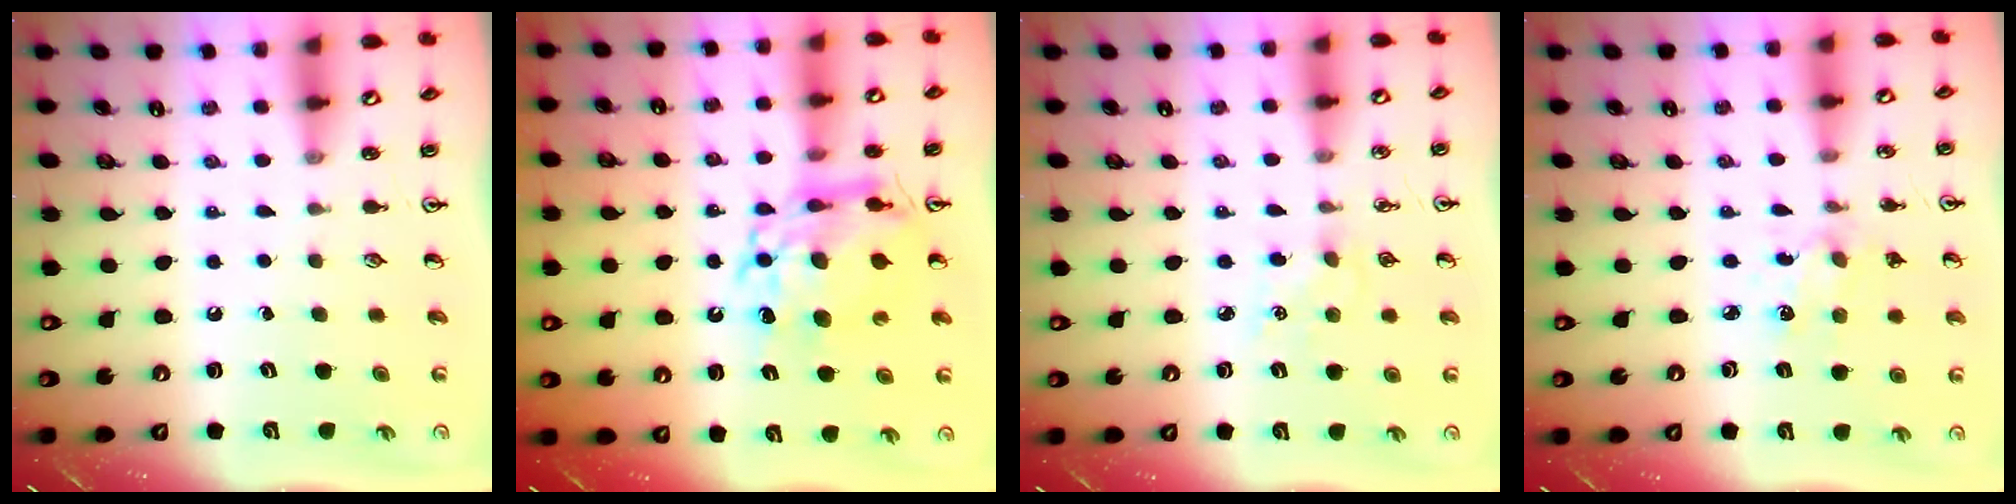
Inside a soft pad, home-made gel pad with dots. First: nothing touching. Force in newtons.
{"total": 13.8, "press": 13.8, "slide": 1.4}
{"total": 5.7, "press": 5.7, "slide": 0.7}
{"total": 2.4, "press": 2.4, "slide": 0.6}